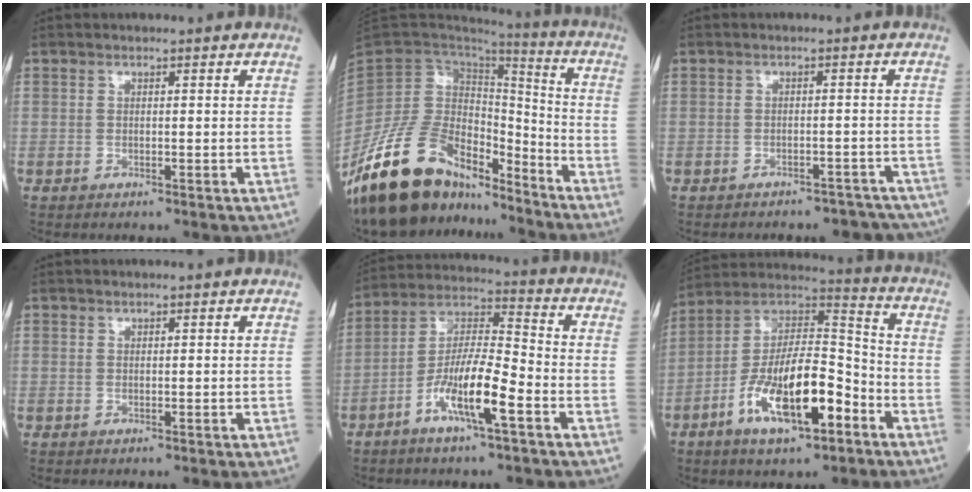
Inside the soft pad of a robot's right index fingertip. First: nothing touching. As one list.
[{"total": 18.8, "force": [-14.7, 7.8, 8.7], "torque": [-0.169, 0.036, -0.263]}, {"total": 9.5, "force": [-8.5, 4.0, 1.6], "torque": [-0.016, 0.009, -0.083]}, {"total": 0.0}, {"total": 11.0, "force": [-4.8, 1.2, 9.8], "torque": [-0.194, 0.001, -0.093]}, {"total": 16.3, "force": [-6.8, 4.8, 14.0], "torque": [-0.267, 0.009, -0.116]}]